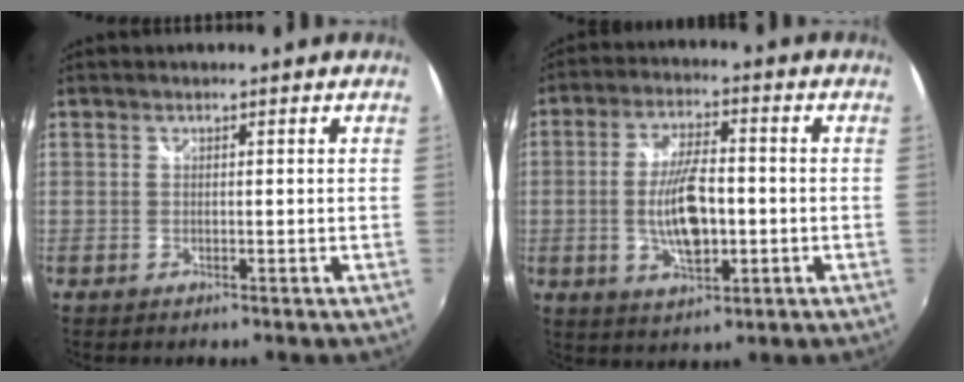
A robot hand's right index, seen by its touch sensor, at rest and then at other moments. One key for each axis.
{"total": 10.6, "fx": -1.6, "fy": 4.4, "fz": 9.5, "tx": -0.184, "ty": -0.003, "tz": -0.025}